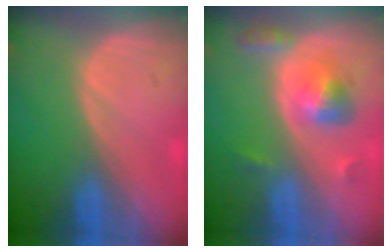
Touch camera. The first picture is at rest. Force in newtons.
{"total": 6.0, "press": 5.4, "slide": 2.7}